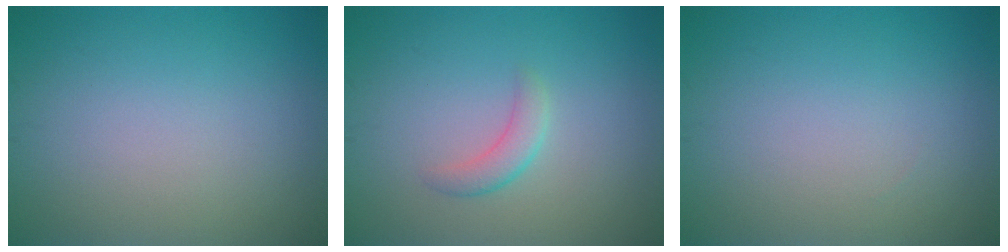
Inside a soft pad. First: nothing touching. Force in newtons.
{"total": 1.8, "press": 1.8, "slide": 0.1}
{"total": 0.0}